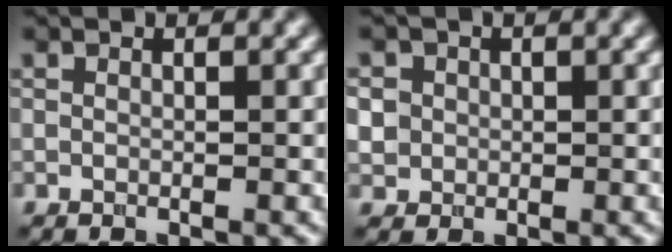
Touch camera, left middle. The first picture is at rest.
{"total": 2.5, "force": [0.3, 2.3, 0.7], "torque": [-0.010, 0.009, 0.011]}